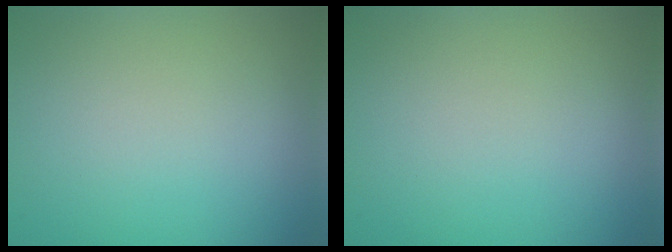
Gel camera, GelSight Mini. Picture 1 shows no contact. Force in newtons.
{"total": 0.0}